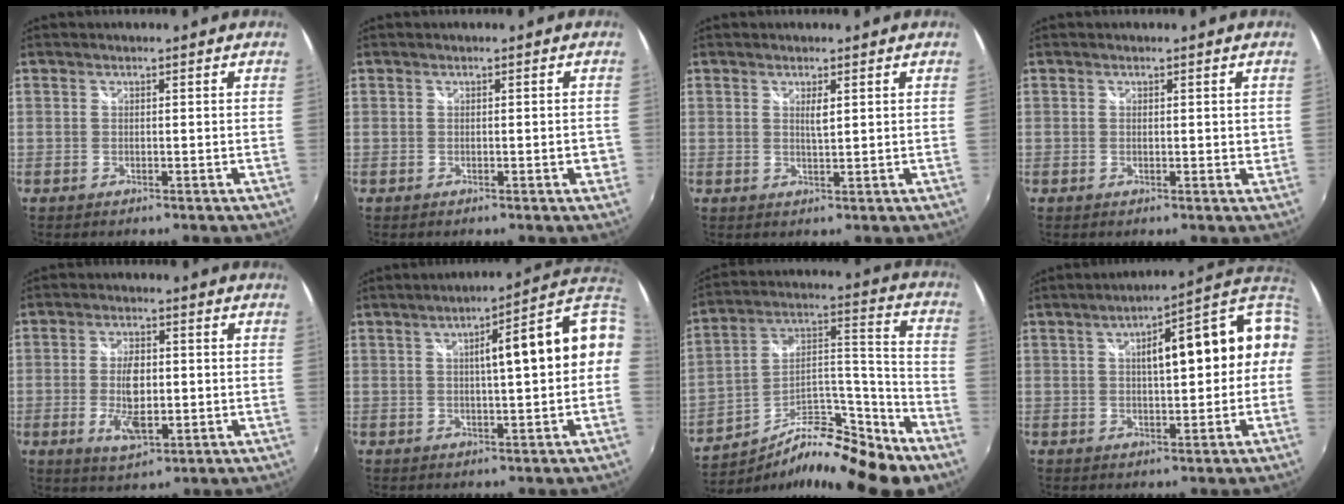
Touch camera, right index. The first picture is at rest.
{"total": 1.5, "force": [-0.5, 0.6, 1.3], "torque": [-0.014, 0.004, -0.005]}
{"total": 1.7, "force": [0.7, 0.2, 1.6], "torque": [-0.025, -0.001, 0.011]}
{"total": 1.1, "force": [0.4, 0.8, 0.6], "torque": [-0.008, 0.000, 0.007]}
{"total": 7.7, "force": [-1.3, 3.7, 6.7], "torque": [-0.131, -0.007, -0.022]}
{"total": 12.3, "force": [1.3, 1.5, 12.1], "torque": [-0.143, 0.030, 0.027]}
{"total": 19.3, "force": [-12.7, 4.8, 13.7], "torque": [-0.224, 0.009, -0.217]}
{"total": 13.4, "force": [0.8, 4.0, 12.8], "torque": [-0.162, 0.033, 0.022]}